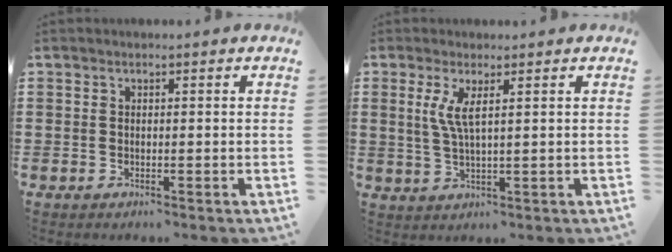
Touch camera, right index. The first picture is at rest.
{"total": 4.1, "force": [1.3, 0.6, 3.9], "torque": [-0.082, -0.003, 0.021]}